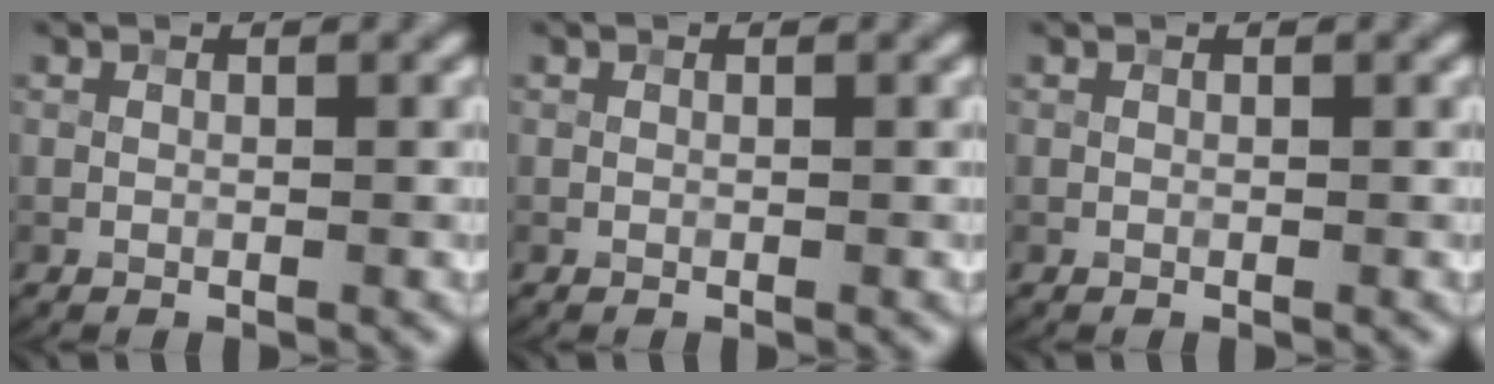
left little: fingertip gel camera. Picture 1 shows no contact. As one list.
[{"total": 0.0}, {"total": 0.0}]